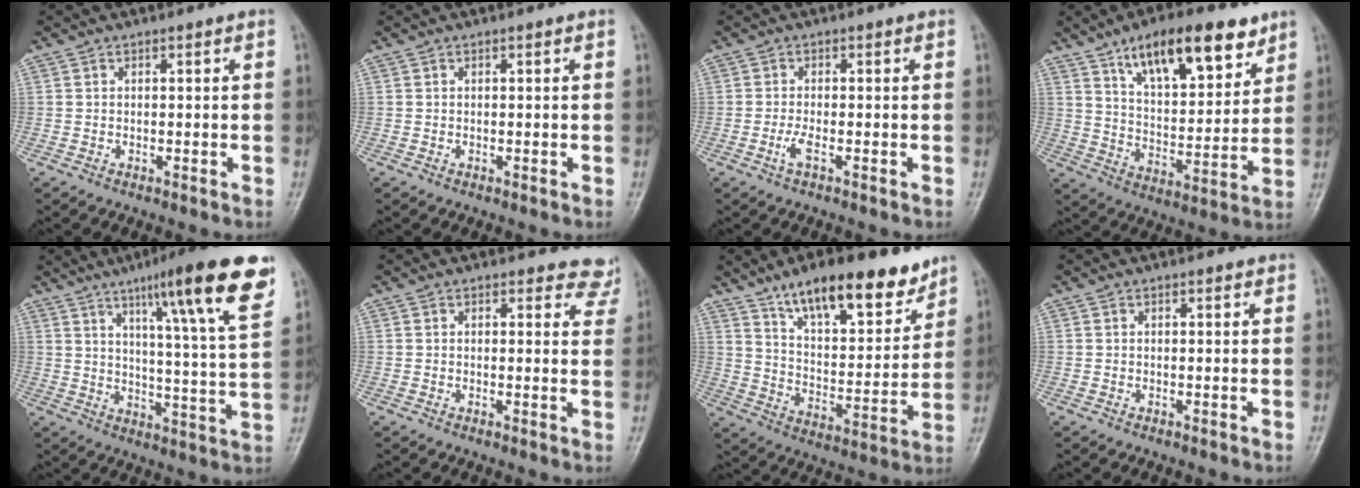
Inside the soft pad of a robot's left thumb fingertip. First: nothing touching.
{"total": 0.0}
{"total": 2.1, "force": [-0.8, 0.5, 1.9], "torque": [-0.045, -0.003, -0.018]}
{"total": 17.4, "force": [10.6, 6.8, 12.0], "torque": [-0.151, -0.046, 0.177]}
{"total": 19.3, "force": [11.0, 1.9, 15.7], "torque": [-0.204, -0.047, 0.156]}
{"total": 5.4, "force": [4.9, 2.2, 0.1], "torque": [0.043, -0.026, 0.029]}
{"total": 18.4, "force": [12.8, 6.8, 11.4], "torque": [-0.134, -0.068, 0.213]}
{"total": 0.7, "force": [0.6, 0.3, 0.4], "torque": [-0.007, -0.003, 0.006]}